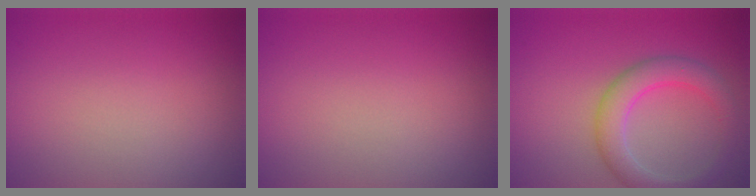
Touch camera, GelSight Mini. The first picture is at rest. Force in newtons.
{"total": 0.0}
{"total": 3.9, "press": 3.9, "slide": 0.2}